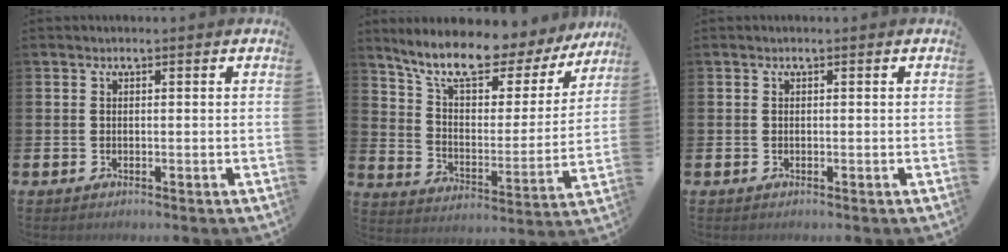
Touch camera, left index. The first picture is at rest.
{"total": 11.0, "force": [9.2, 3.3, 5.1], "torque": [-0.125, -0.059, 0.152]}
{"total": 0.0}